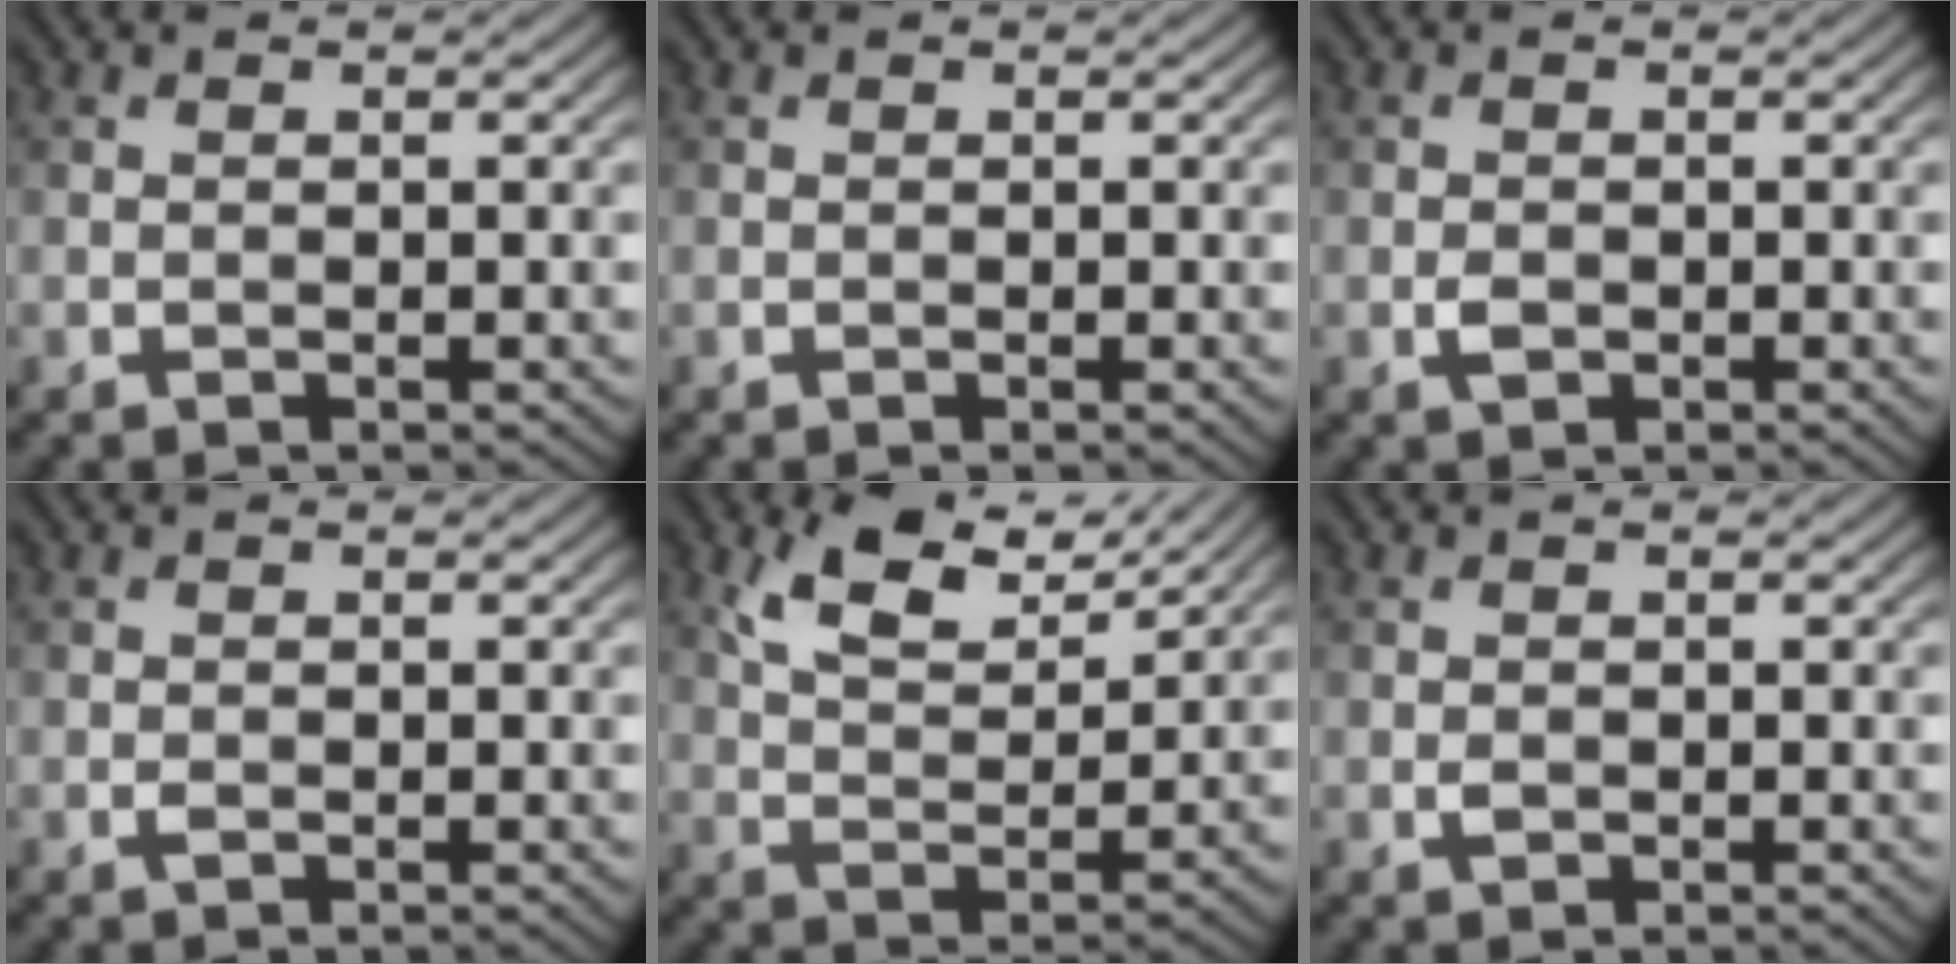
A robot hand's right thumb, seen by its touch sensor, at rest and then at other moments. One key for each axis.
{"total": 0.0}
{"total": 1.3, "fx": -0.5, "fy": 0.9, "fz": 0.8, "tx": -0.017, "ty": -0.002, "tz": -0.010}
{"total": 0.6, "fx": -0.2, "fy": 0.3, "fz": 0.4, "tx": -0.009, "ty": 0.000, "tz": -0.004}
{"total": 8.0, "fx": 5.4, "fy": 3.1, "fz": 5.0, "tx": -0.110, "ty": 0.002, "tz": 0.108}
{"total": 0.8, "fx": -0.2, "fy": 0.6, "fz": 0.5, "tx": -0.009, "ty": -0.003, "tz": -0.004}